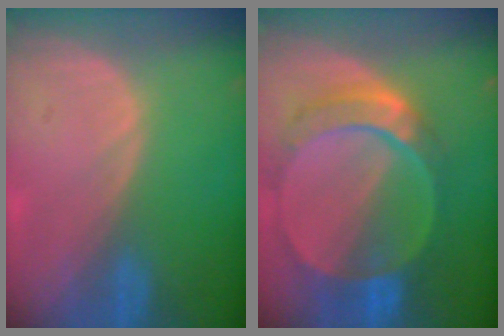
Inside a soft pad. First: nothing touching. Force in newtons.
{"total": 9.6, "press": 8.3, "slide": 4.7}